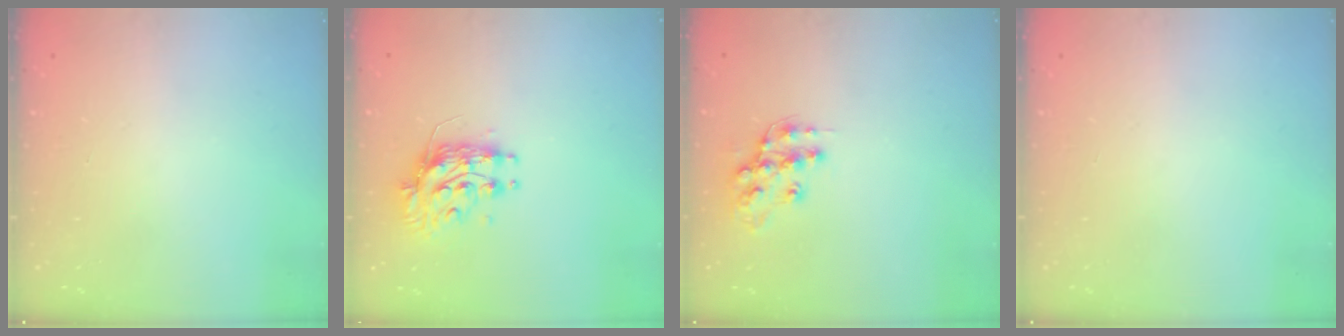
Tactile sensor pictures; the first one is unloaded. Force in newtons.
{"total": 9.2, "press": 9.2, "slide": 0.7}
{"total": 12.8, "press": 12.8, "slide": 0.9}
{"total": 0.0}